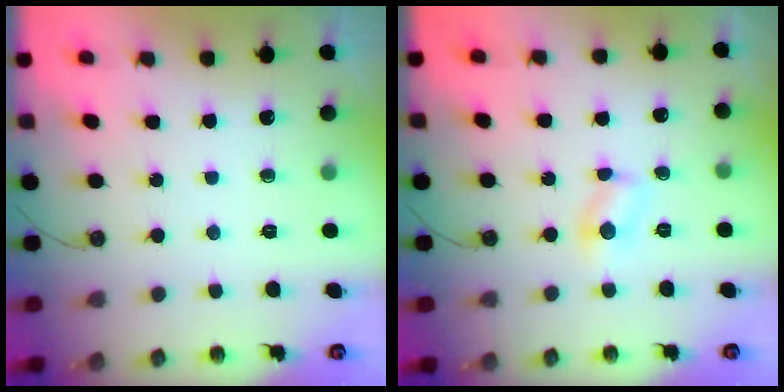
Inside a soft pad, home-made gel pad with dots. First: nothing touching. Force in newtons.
{"total": 5.0, "press": 4.9, "slide": 0.5}